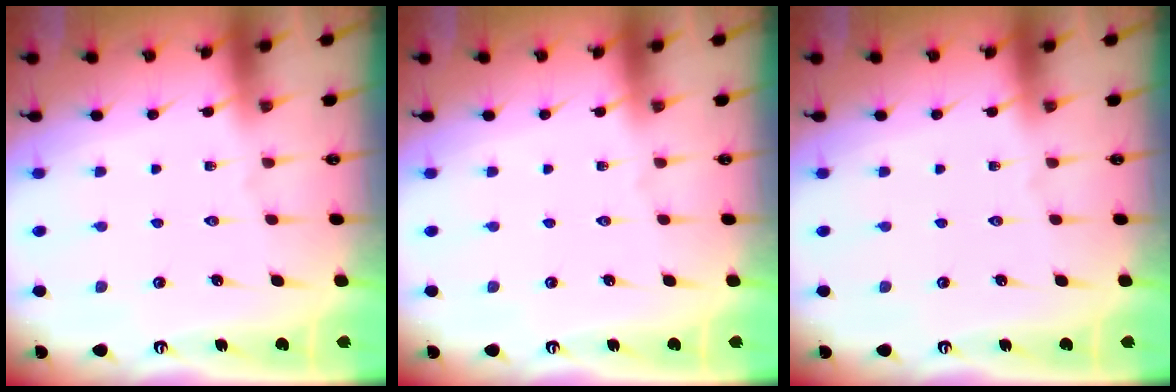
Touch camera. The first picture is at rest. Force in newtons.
{"total": 0.0}
{"total": 0.0}